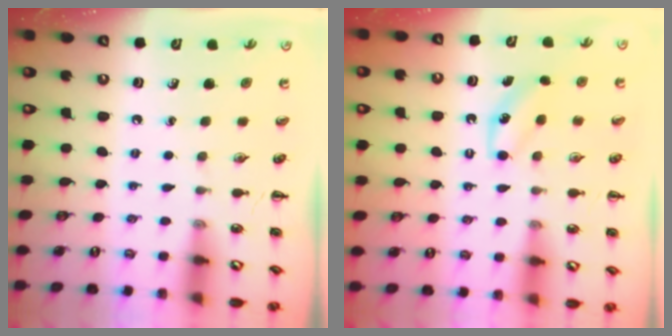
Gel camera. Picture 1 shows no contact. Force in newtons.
{"total": 3.9, "press": 3.8, "slide": 1.0}